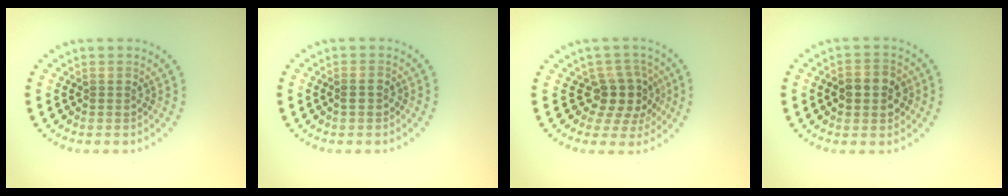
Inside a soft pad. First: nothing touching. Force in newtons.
{"total": 0.8, "press": 0.8, "slide": 0.3}
{"total": 3.6, "press": 2.8, "slide": 2.3}
{"total": 3.0, "press": 2.9, "slide": 0.4}